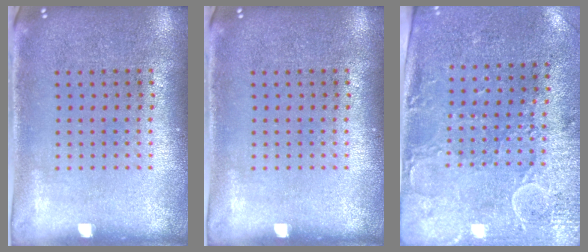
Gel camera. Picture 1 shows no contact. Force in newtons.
{"total": 0.0}
{"total": 3.0, "press": 2.4, "slide": 1.7}